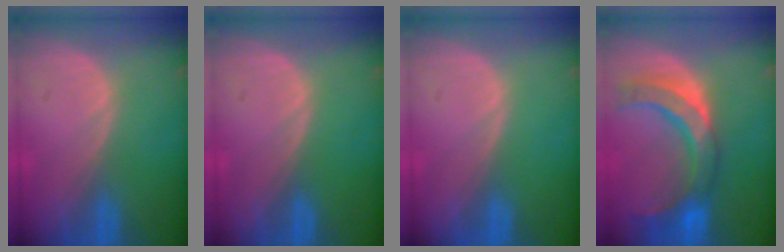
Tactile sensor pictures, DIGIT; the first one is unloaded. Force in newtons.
{"total": 0.0}
{"total": 0.0}
{"total": 9.7, "press": 9.3, "slide": 2.7}